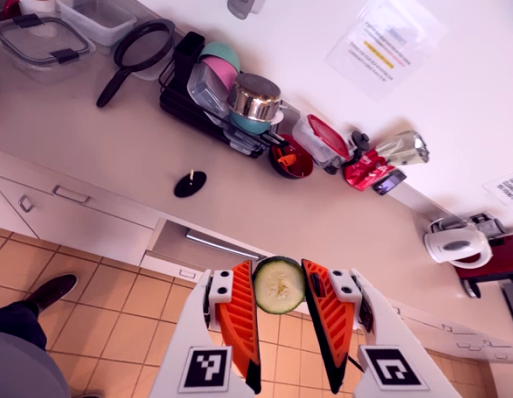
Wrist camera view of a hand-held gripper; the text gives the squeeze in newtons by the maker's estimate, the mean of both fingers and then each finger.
{"total": 7.8, "left": 7.7, "right": 8.0}